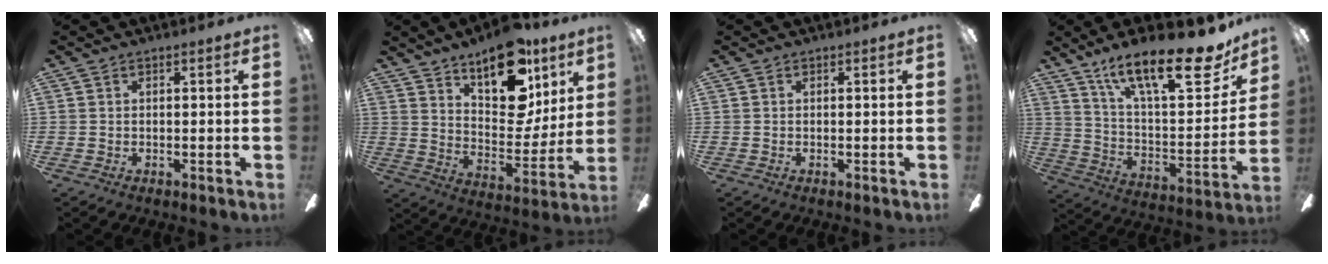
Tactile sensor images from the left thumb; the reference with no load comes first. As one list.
[{"total": 19.2, "force": [12.6, 9.1, 11.2], "torque": [-0.160, -0.073, 0.217]}, {"total": 0.0}, {"total": 23.3, "force": [16.6, 7.1, 14.8], "torque": [-0.219, -0.106, 0.271]}]